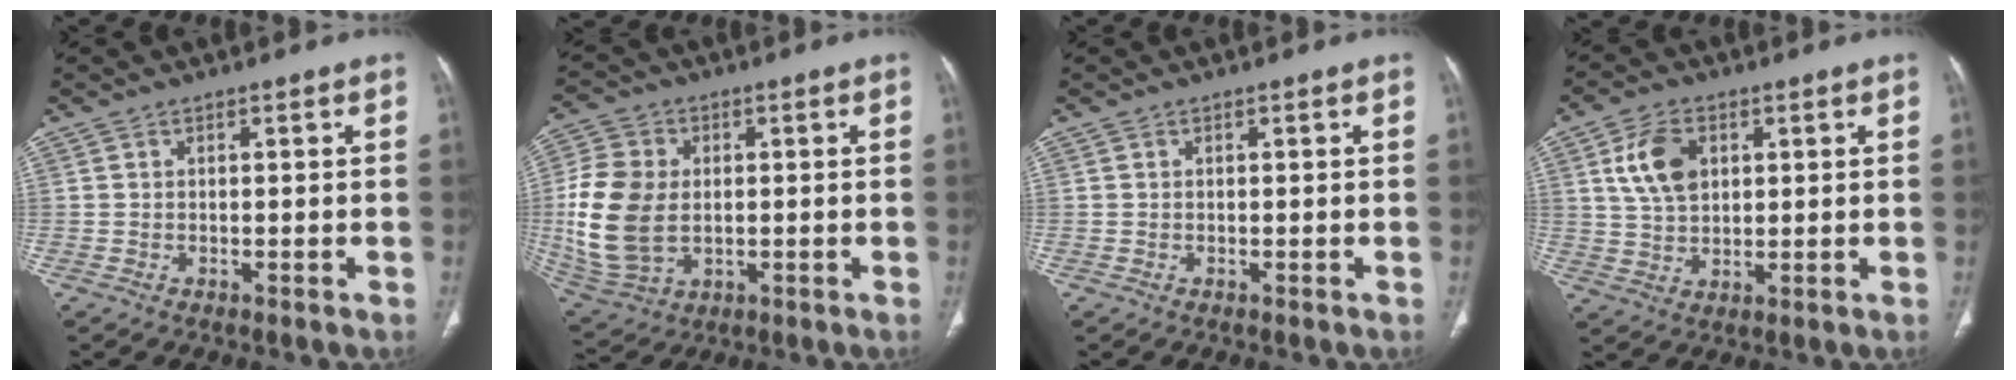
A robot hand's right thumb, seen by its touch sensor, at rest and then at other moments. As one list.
[{"total": 15.2, "force": [-0.2, 10.7, 10.8], "torque": [-0.228, -0.003, 0.009]}, {"total": 0.0}, {"total": 8.5, "force": [2.7, 5.6, 5.8], "torque": [-0.098, -0.007, 0.054]}]